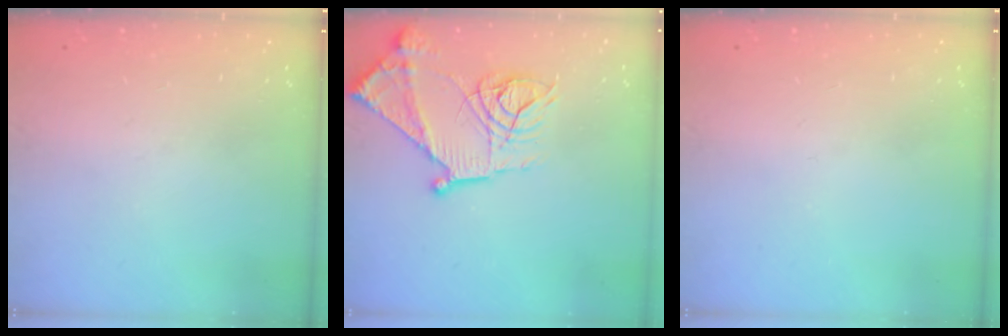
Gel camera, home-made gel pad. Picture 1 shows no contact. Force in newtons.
{"total": 16.5, "press": 16.5, "slide": 1.3}
{"total": 0.0}